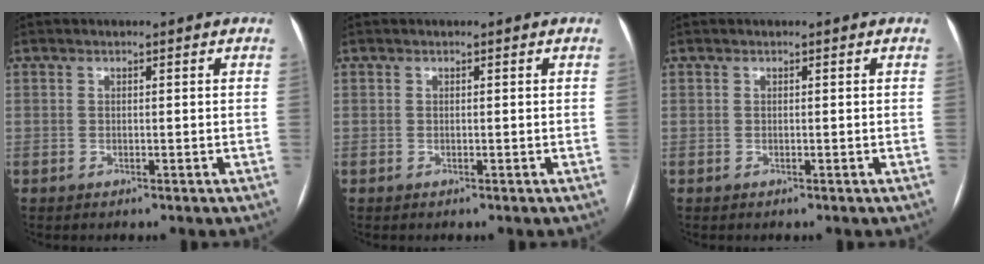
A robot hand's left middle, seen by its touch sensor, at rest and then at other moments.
{"total": 0.0}
{"total": 0.0}